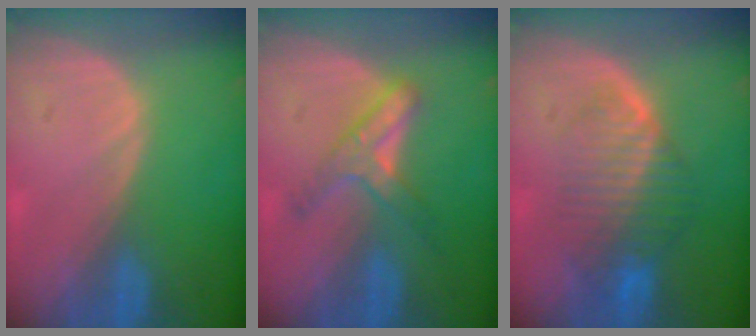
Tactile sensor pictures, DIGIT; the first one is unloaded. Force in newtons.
{"total": 5.1, "press": 5.1, "slide": 0.3}
{"total": 8.2, "press": 7.2, "slide": 3.8}